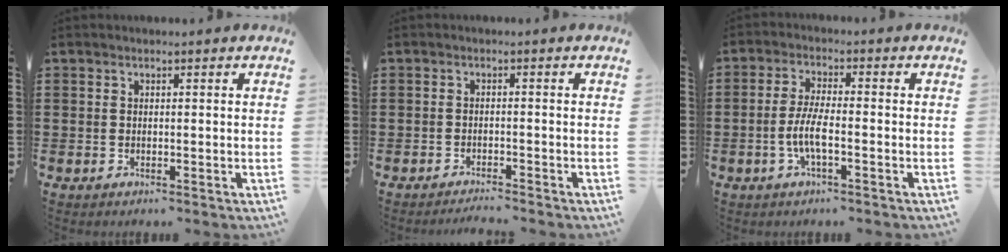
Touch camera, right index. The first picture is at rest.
{"total": 1.7, "force": [-1.6, -0.1, 0.1], "torque": [-0.005, 0.004, -0.034]}
{"total": 5.0, "force": [-1.8, 0.9, 4.6], "torque": [-0.106, -0.008, -0.041]}